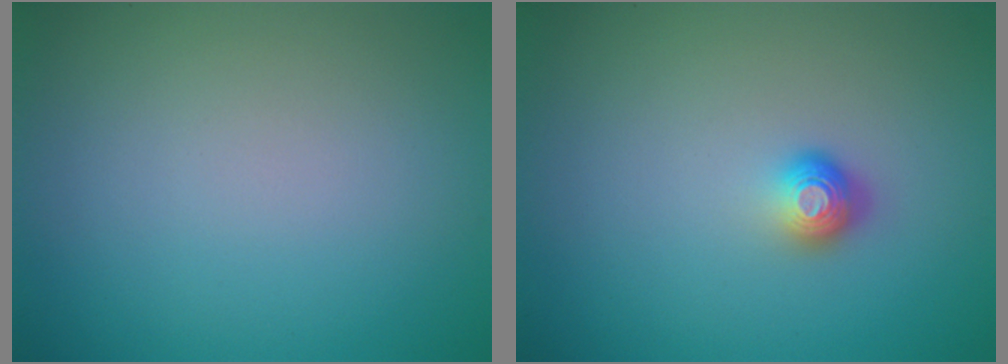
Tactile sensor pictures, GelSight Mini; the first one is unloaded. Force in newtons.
{"total": 1.9, "press": 1.3, "slide": 1.4}